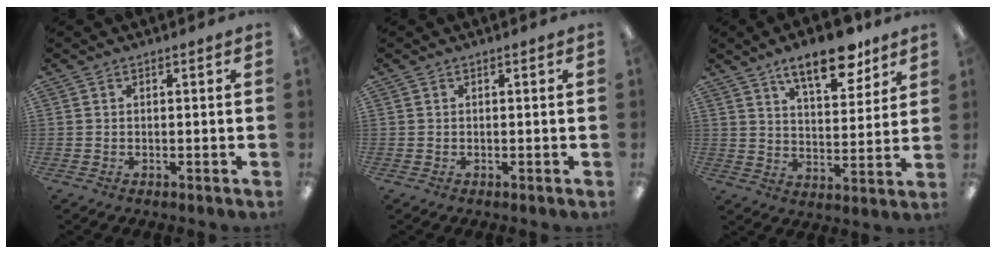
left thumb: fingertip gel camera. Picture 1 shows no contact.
{"total": 0.0}
{"total": 13.5, "force": [9.5, 5.2, 8.0], "torque": [-0.112, -0.048, 0.161]}